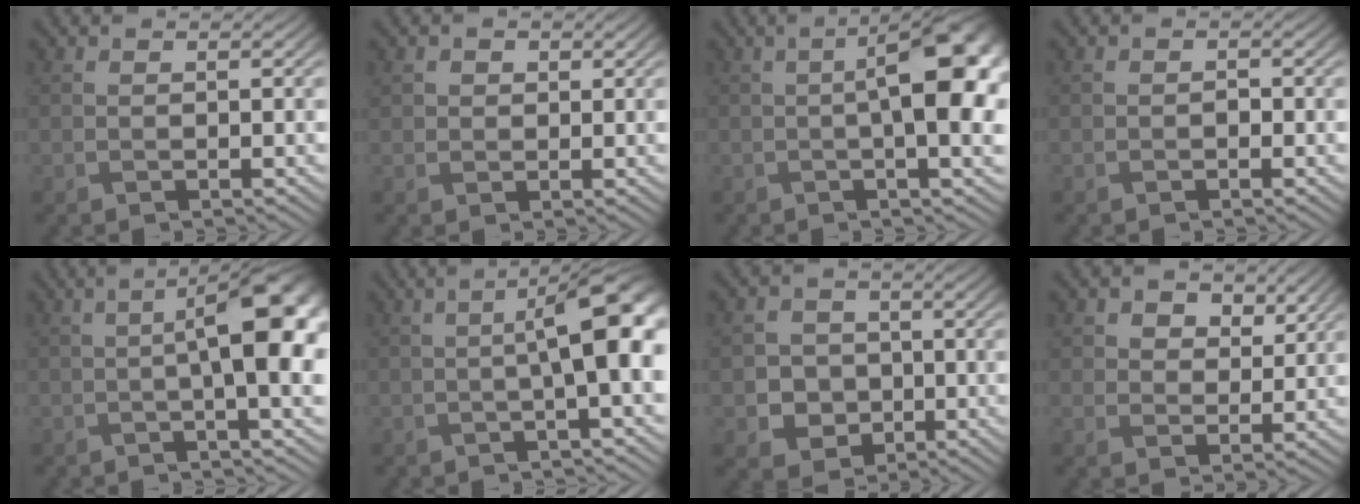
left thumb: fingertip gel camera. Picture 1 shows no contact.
{"total": 1.6, "force": [0.7, 1.4, 0.4], "torque": [-0.011, -0.003, 0.010]}
{"total": 10.9, "force": [0.9, 3.8, 10.2], "torque": [-0.134, 0.005, 0.013]}
{"total": 0.7, "force": [-0.3, 0.5, 0.3], "torque": [-0.004, -0.001, -0.007]}
{"total": 9.7, "force": [0.6, 2.9, 9.2], "torque": [-0.130, 0.004, 0.011]}
{"total": 7.7, "force": [0.4, 1.9, 7.4], "torque": [-0.096, 0.012, 0.004]}
{"total": 5.0, "force": [-0.9, 4.6, 1.6], "torque": [-0.032, -0.004, -0.033]}
{"total": 5.1, "force": [3.0, 3.4, 2.3], "torque": [-0.050, -0.012, 0.050]}